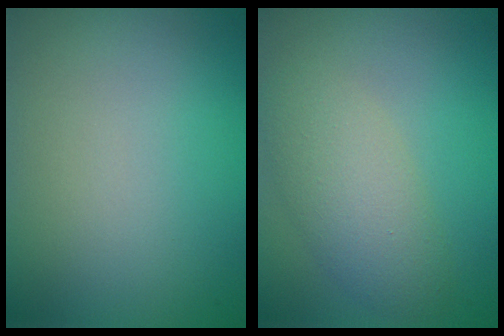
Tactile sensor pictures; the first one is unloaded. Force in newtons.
{"total": 4.0, "press": 4.0, "slide": 0.0}